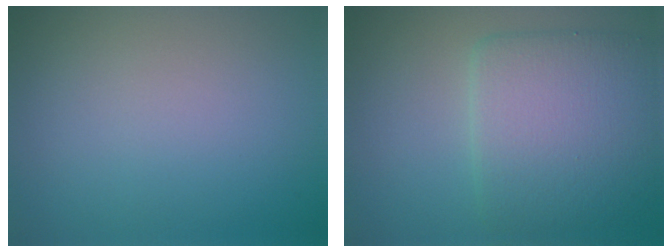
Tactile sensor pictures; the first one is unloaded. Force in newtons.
{"total": 7.0, "press": 7.0, "slide": 0.2}